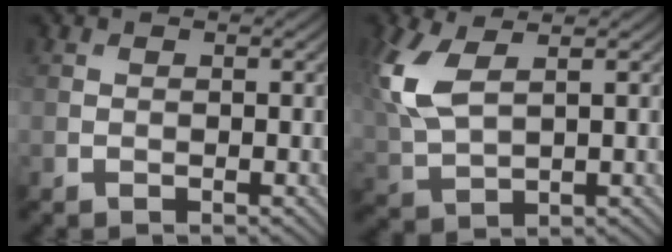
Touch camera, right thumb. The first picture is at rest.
{"total": 7.9, "force": [2.8, 3.6, 6.4], "torque": [-0.174, 0.006, 0.054]}